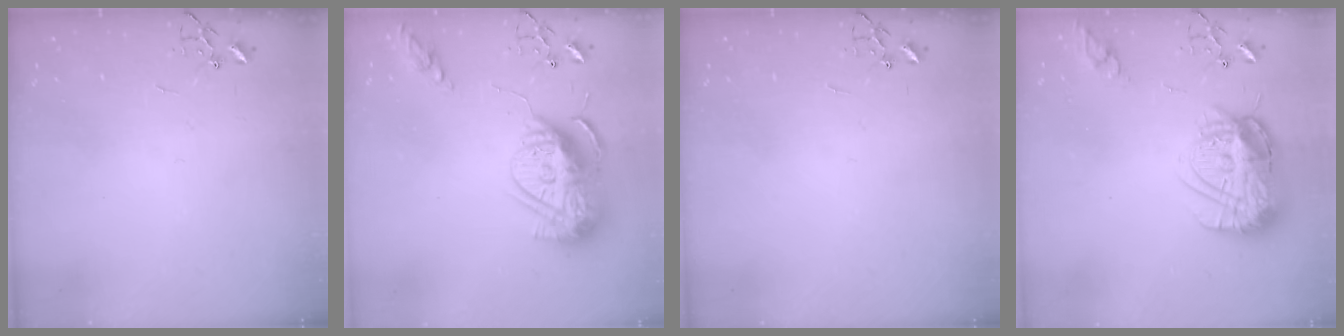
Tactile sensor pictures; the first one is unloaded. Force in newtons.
{"total": 17.1, "press": 17.0, "slide": 1.8}
{"total": 0.0}
{"total": 18.6, "press": 18.5, "slide": 1.6}